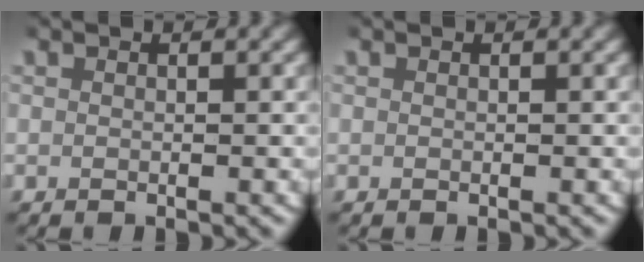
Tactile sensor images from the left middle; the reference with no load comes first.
{"total": 0.0}